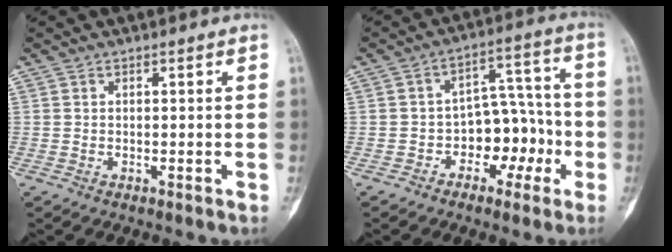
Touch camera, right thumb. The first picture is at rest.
{"total": 9.9, "force": [-3.3, 6.9, 6.2], "torque": [-0.049, 0.058, -0.052]}